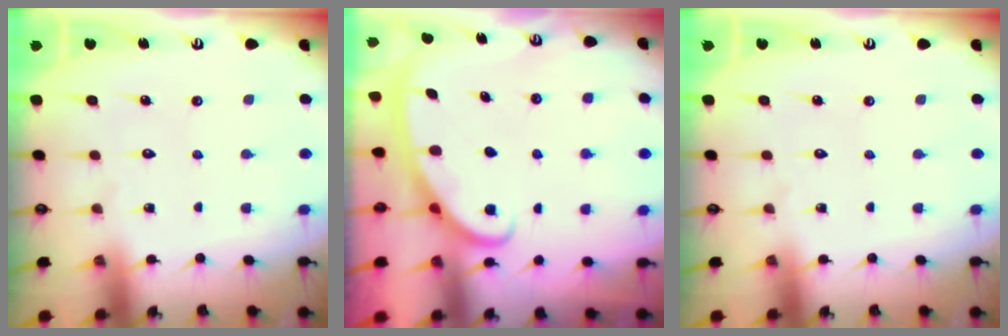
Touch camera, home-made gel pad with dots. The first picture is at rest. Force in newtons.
{"total": 2.9, "press": 2.8, "slide": 0.4}
{"total": 0.0}